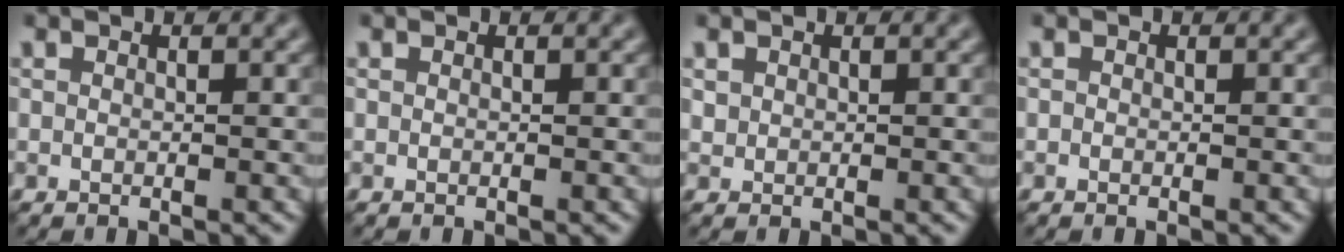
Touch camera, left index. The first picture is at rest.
{"total": 0.0}
{"total": 0.7, "force": [0.3, 0.6, 0.1], "torque": [0.000, -0.003, 0.010]}
{"total": 0.0}